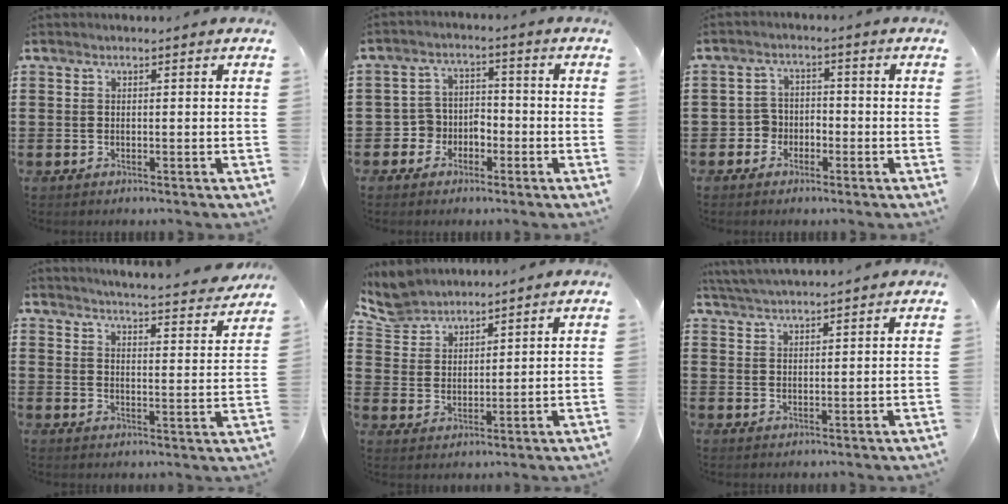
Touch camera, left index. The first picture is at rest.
{"total": 4.1, "force": [-2.6, 3.1, 0.5], "torque": [-0.021, 0.010, -0.057]}
{"total": 3.2, "force": [-2.0, 2.3, 0.6], "torque": [-0.021, 0.007, -0.046]}
{"total": 4.4, "force": [4.3, -0.7, 0.7], "torque": [-0.027, -0.037, 0.070]}
{"total": 5.5, "force": [5.2, 1.5, 0.5], "torque": [-0.035, -0.014, 0.099]}
{"total": 3.0, "force": [3.0, -0.3, 0.4], "torque": [-0.017, -0.008, 0.057]}